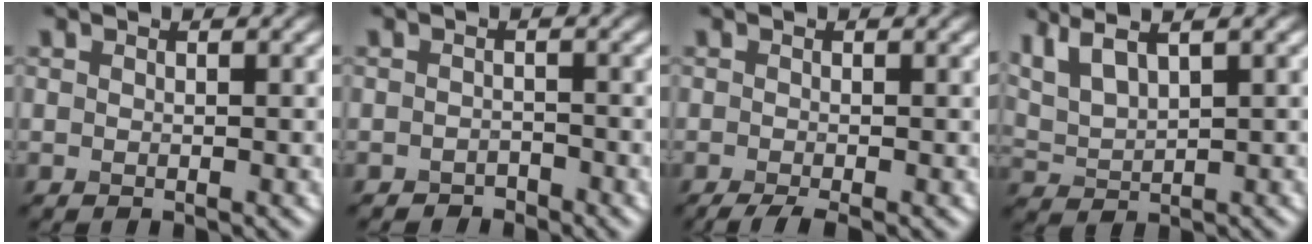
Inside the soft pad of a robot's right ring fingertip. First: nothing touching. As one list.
[{"total": 1.3, "force": [-1.2, 0.5, 0.1], "torque": [0.002, 0.005, -0.021]}, {"total": 2.6, "force": [-1.9, 0.5, 1.8], "torque": [-0.029, -0.005, -0.038]}, {"total": 5.4, "force": [3.6, 1.6, 3.7], "torque": [-0.087, 0.018, 0.077]}]